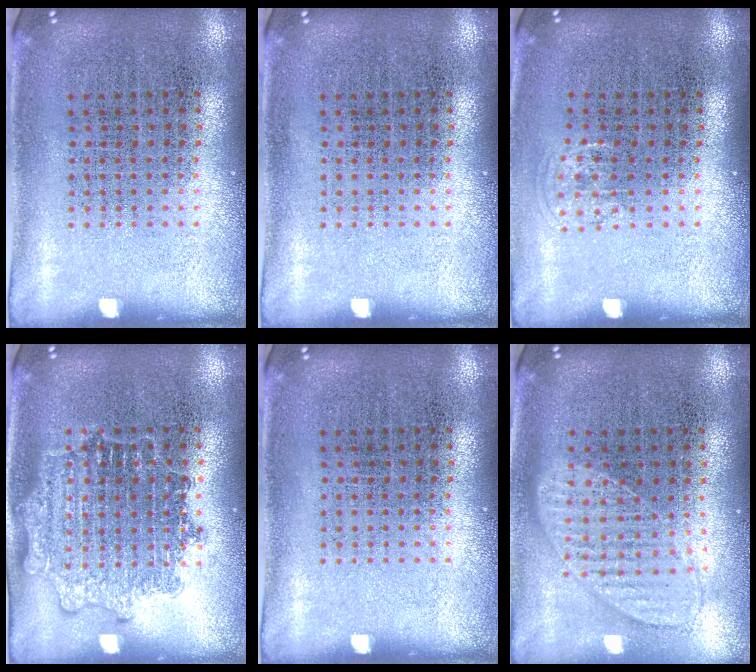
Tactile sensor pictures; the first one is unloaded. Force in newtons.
{"total": 0.0}
{"total": 0.7, "press": 0.5, "slide": 0.4}
{"total": 1.4, "press": 1.4, "slide": 0.1}
{"total": 0.0}
{"total": 1.0, "press": 1.0, "slide": 0.2}